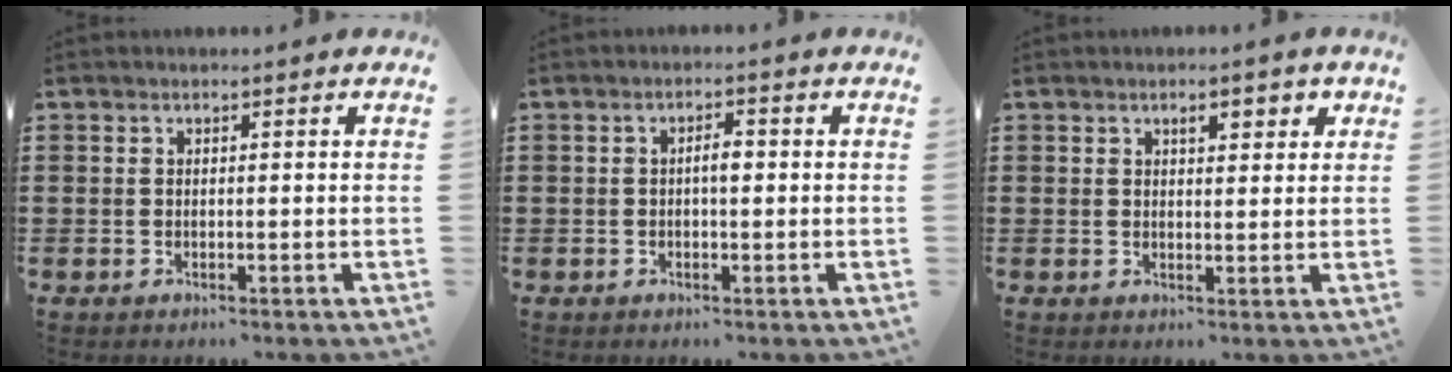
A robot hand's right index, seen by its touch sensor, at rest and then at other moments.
{"total": 2.2, "force": [-0.1, 0.7, 2.1], "torque": [-0.038, 0.004, -0.004]}
{"total": 2.6, "force": [1.2, 1.0, 2.1], "torque": [-0.028, -0.001, 0.015]}